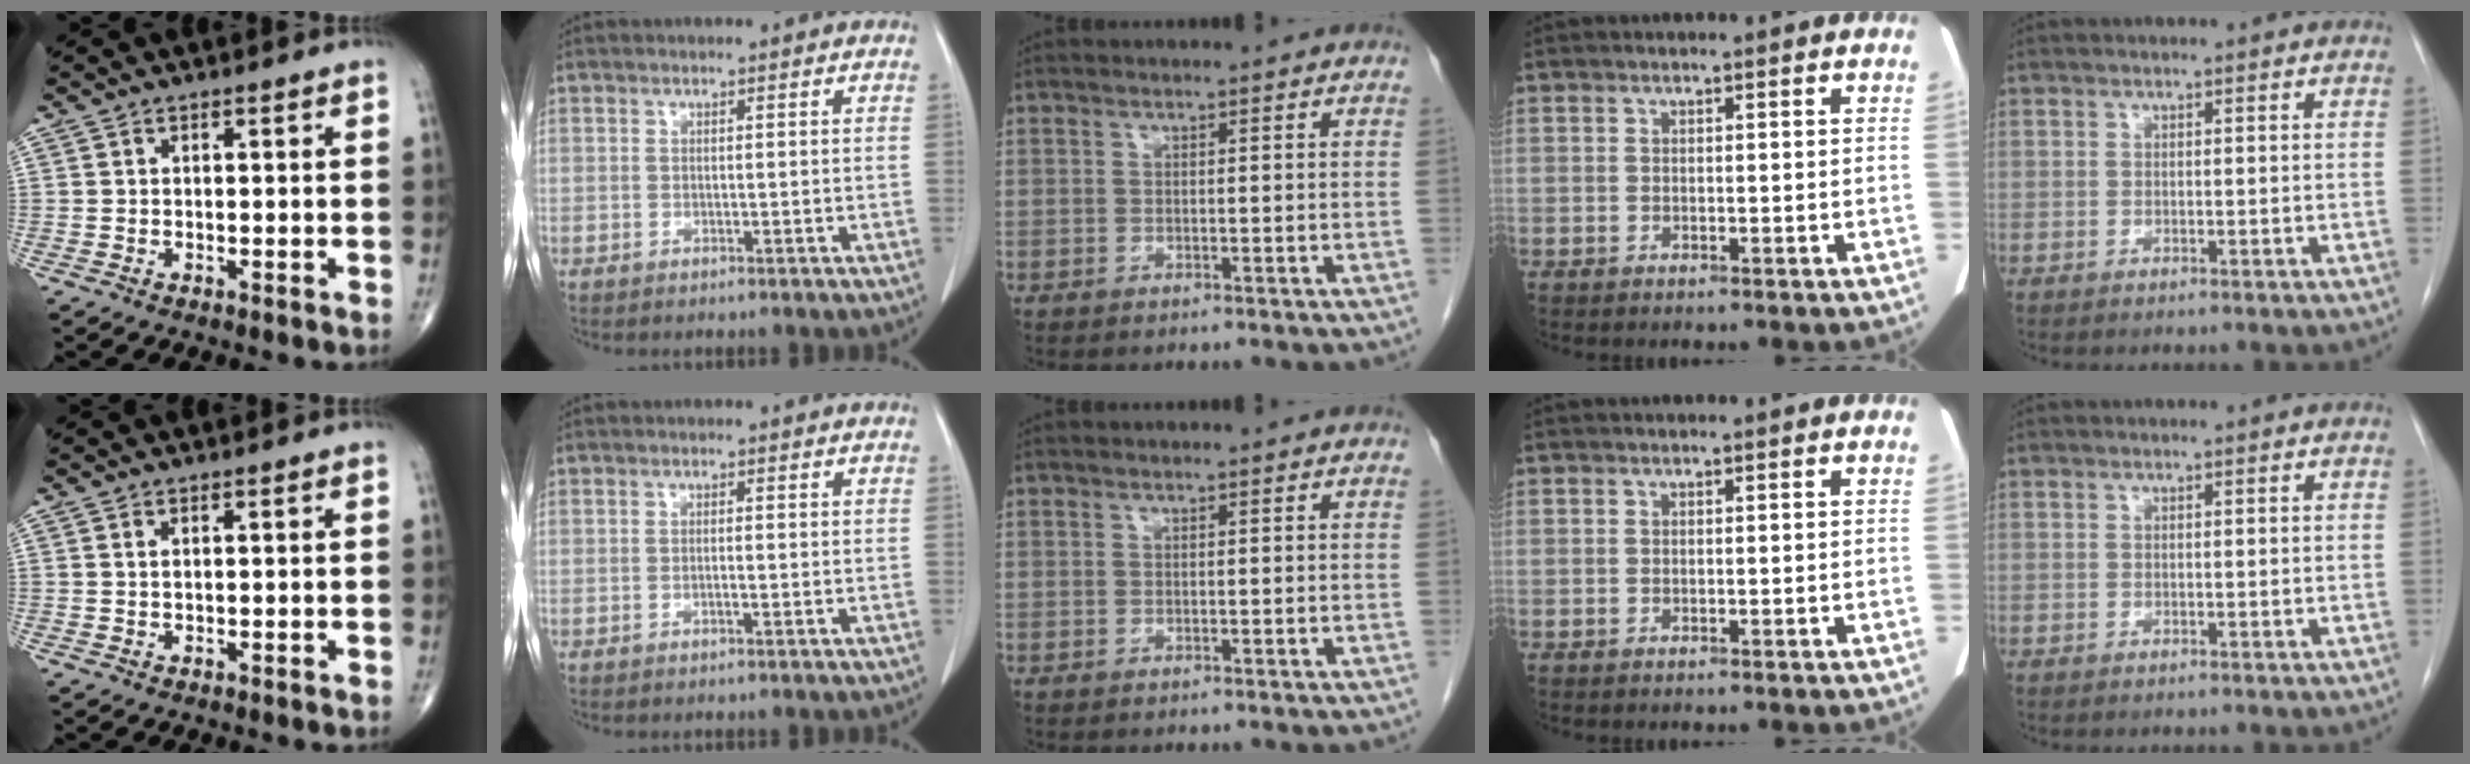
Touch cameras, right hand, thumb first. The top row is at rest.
{"thumb": {"total": 0.7, "force": [0.4, 0.2, 0.5], "torque": [-0.012, 0.002, 0.008]}, "index": {"total": 0.8, "force": [-0.2, 0.0, 0.7], "torque": [-0.013, 0.001, -0.004]}}